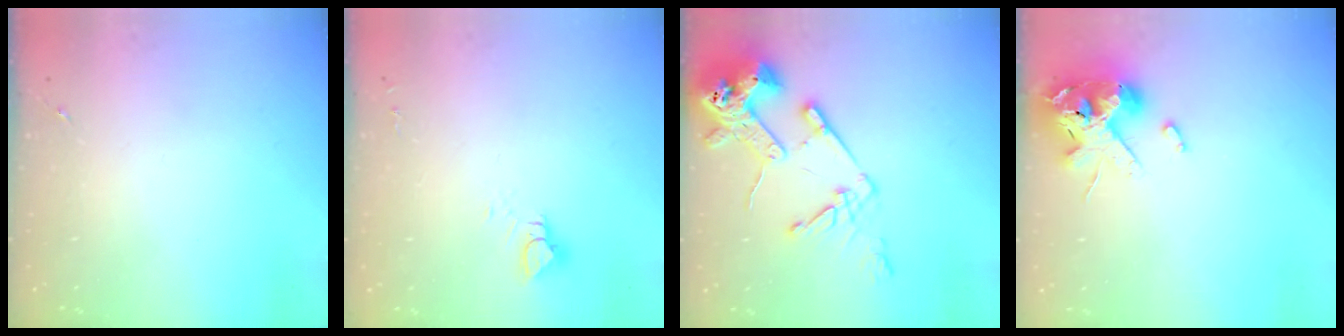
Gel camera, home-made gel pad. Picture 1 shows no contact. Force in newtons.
{"total": 4.5, "press": 4.5, "slide": 0.4}
{"total": 17.2, "press": 17.1, "slide": 2.2}
{"total": 14.4, "press": 14.3, "slide": 2.2}